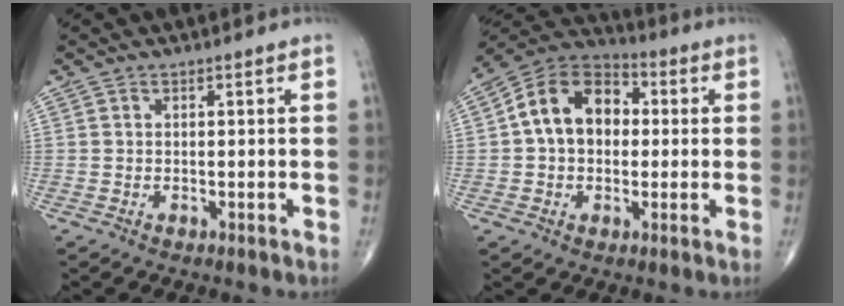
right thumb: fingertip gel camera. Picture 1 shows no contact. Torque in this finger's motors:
{"motor_torque": [-0.37, 1.07, 0.88, 0.51, 0.15]}